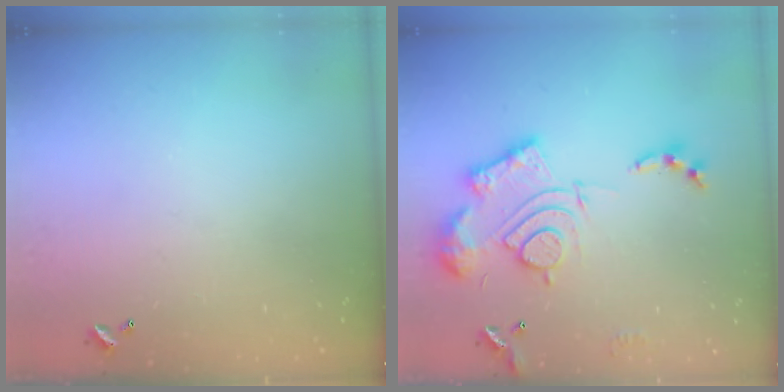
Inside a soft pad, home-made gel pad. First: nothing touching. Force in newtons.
{"total": 19.2, "press": 19.1, "slide": 1.8}